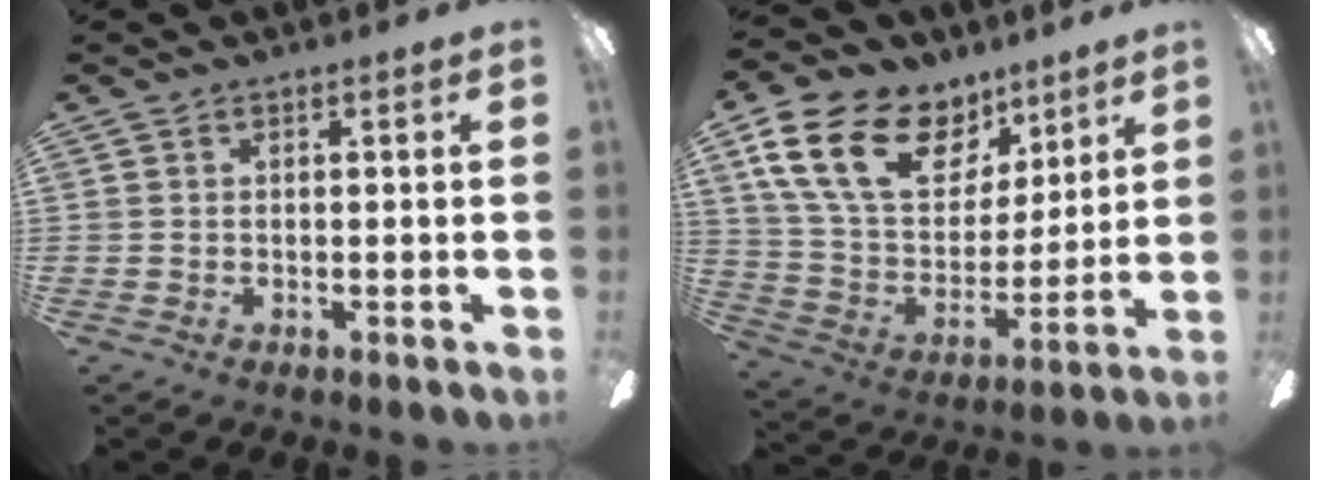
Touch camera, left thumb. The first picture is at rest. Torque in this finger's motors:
{"motor_torque": [0.37, 0.49, 1.30, -1.47, 0.38]}